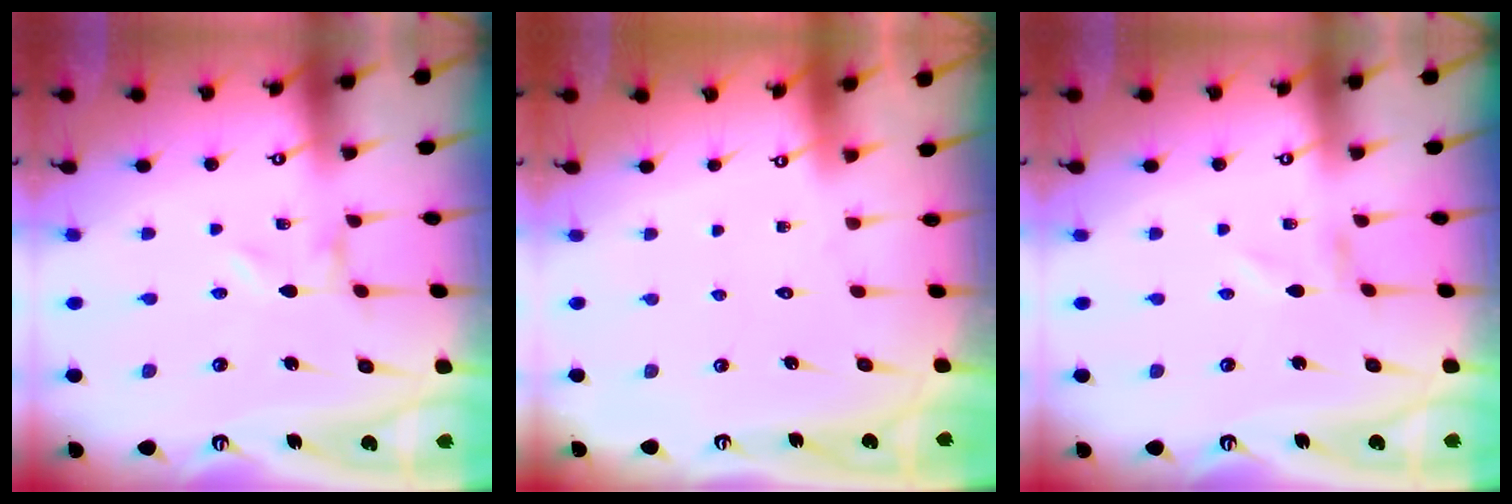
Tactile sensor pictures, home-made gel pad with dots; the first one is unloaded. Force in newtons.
{"total": 1.7, "press": 1.7, "slide": 0.1}
{"total": 0.0}